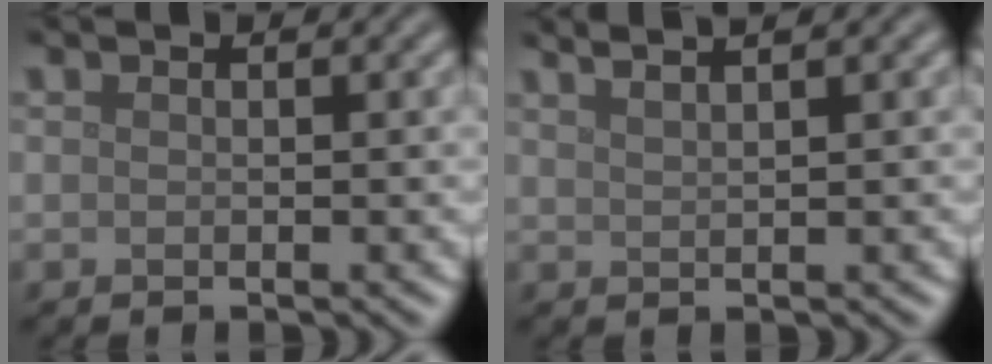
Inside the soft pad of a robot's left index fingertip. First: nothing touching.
{"total": 4.1, "force": [3.0, 1.5, 2.5], "torque": [-0.011, 0.027, 0.015]}